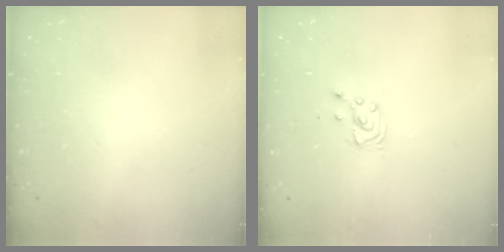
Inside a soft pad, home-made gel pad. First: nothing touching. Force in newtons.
{"total": 2.9, "press": 2.9, "slide": 0.4}